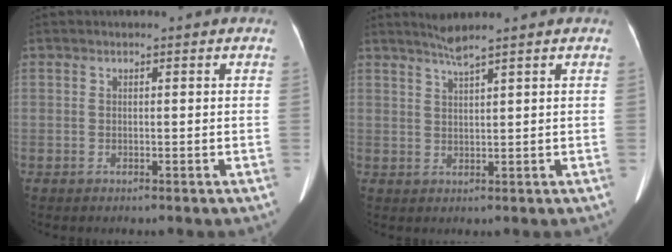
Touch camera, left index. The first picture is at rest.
{"total": 2.6, "force": [2.2, -0.9, 1.2], "torque": [-0.024, -0.001, 0.045]}